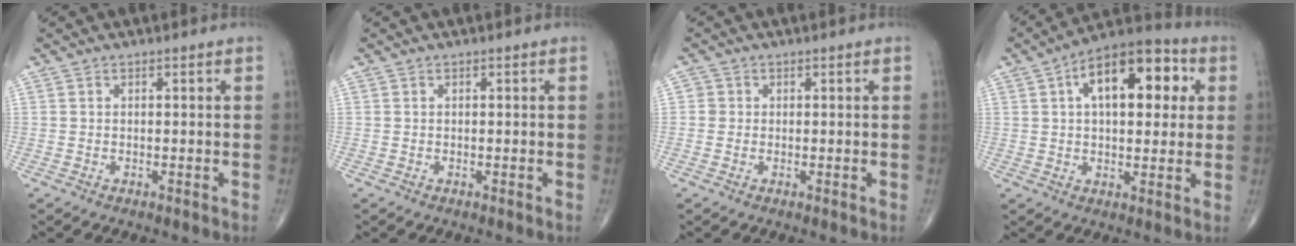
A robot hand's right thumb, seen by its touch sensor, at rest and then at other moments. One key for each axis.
{"total": 0.0}
{"total": 1.3, "fx": 0.0, "fy": 1.2, "fz": 0.1, "tx": 0.007, "ty": 0.004, "tz": -0.002}
{"total": 17.2, "fx": 4.8, "fy": 8.8, "fz": 14.0, "tx": -0.175, "ty": 0.022, "tz": 0.064}